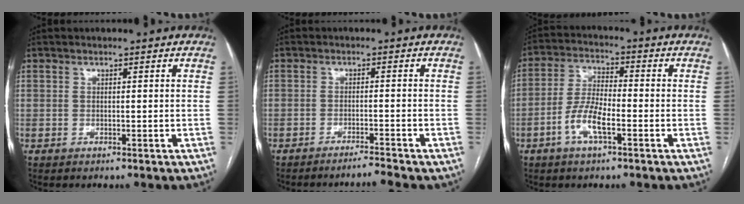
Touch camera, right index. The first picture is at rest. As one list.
[{"total": 3.2, "force": [-3.0, -0.9, 0.6], "torque": [-0.008, -0.011, -0.047]}, {"total": 7.2, "force": [-3.1, 2.2, 6.2], "torque": [-0.133, 0.004, -0.060]}]